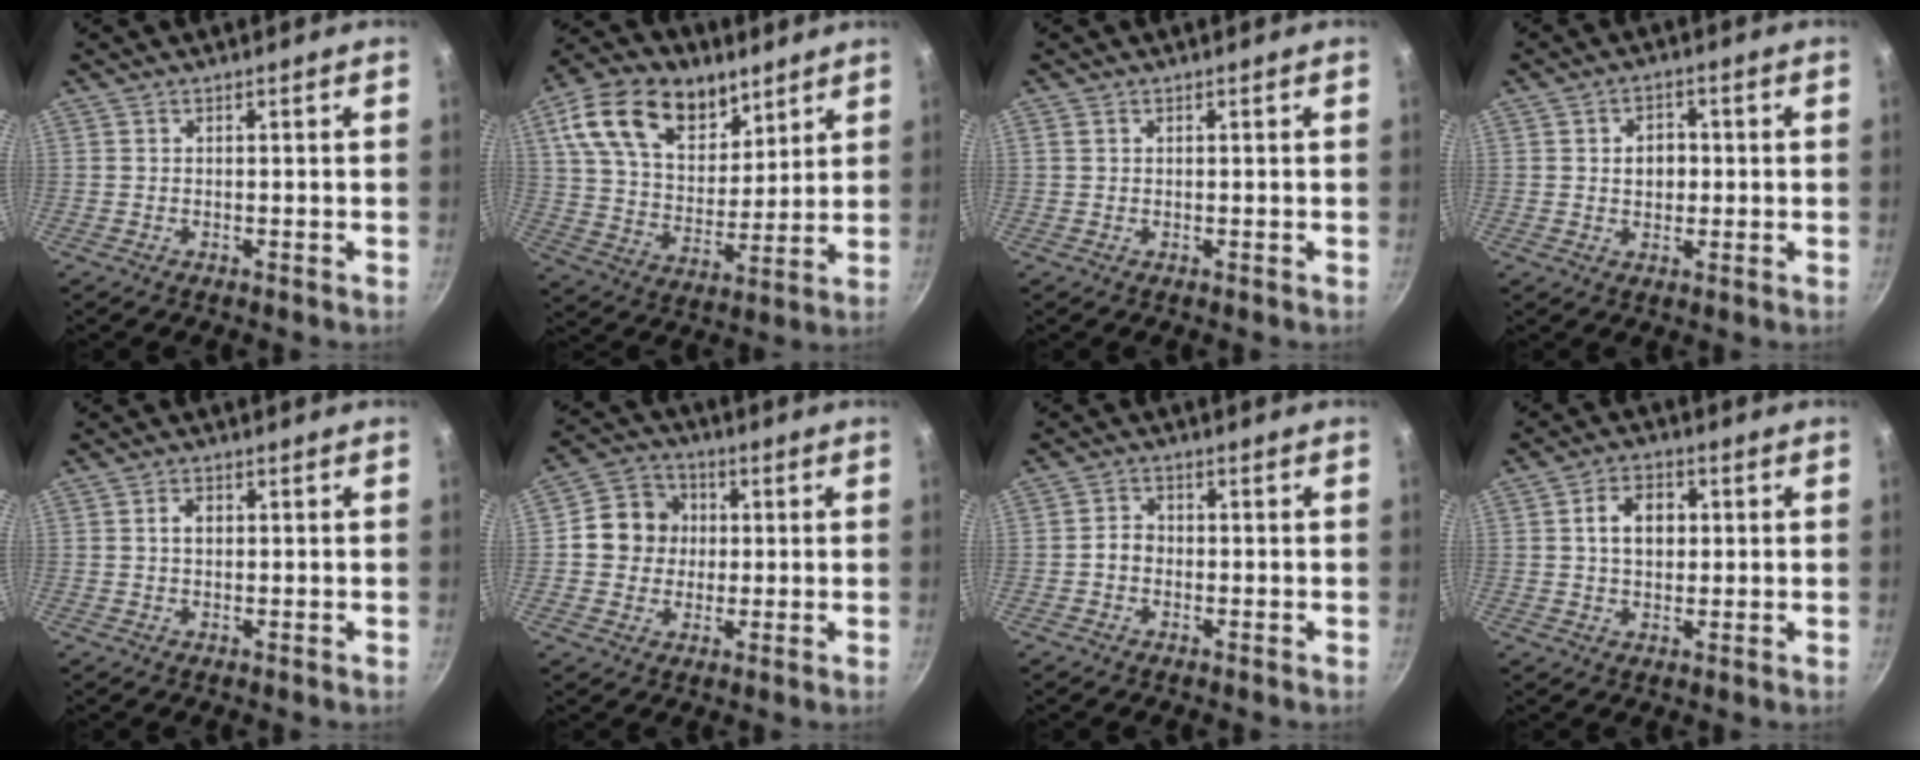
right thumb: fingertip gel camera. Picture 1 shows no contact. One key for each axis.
{"total": 20.5, "fx": 10.6, "fy": 12.9, "fz": 11.9, "tx": -0.181, "ty": -0.039, "tz": 0.182}
{"total": 0.8, "fx": 0.4, "fy": 0.7, "fz": 0.3, "tx": -0.006, "ty": 0.002, "tz": 0.005}
{"total": 4.7, "fx": 0.3, "fy": 3.7, "fz": 2.9, "tx": -0.023, "ty": 0.006, "tz": 0.003}
{"total": 2.2, "fx": 0.3, "fy": 1.5, "fz": 1.5, "tx": -0.019, "ty": 0.004, "tz": 0.005}
{"total": 9.6, "fx": 0.8, "fy": 8.8, "fz": 3.7, "tx": -0.027, "ty": 0.014, "tz": -0.001}
{"total": 2.8, "fx": -0.7, "fy": 2.3, "fz": 1.4, "tx": -0.010, "ty": 0.015, "tz": -0.016}
{"total": 7.1, "fx": 1.1, "fy": 5.1, "fz": 4.8, "tx": -0.056, "ty": 0.010, "tz": 0.013}